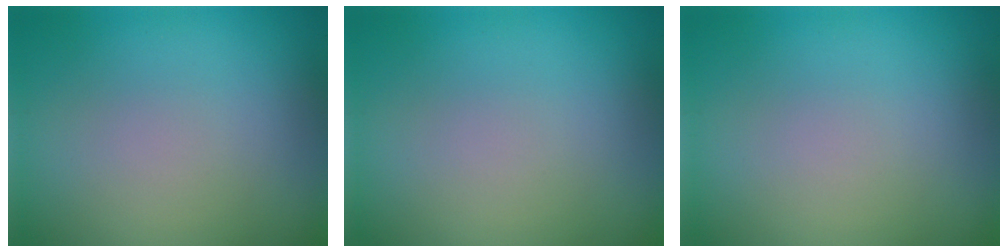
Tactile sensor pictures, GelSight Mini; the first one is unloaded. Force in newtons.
{"total": 0.0}
{"total": 0.0}